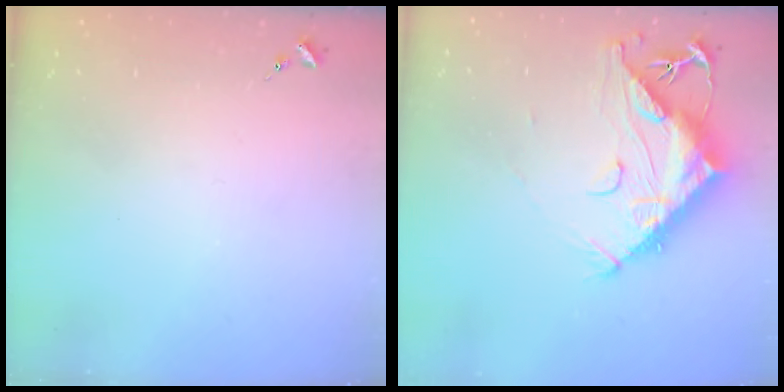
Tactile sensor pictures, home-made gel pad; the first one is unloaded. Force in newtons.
{"total": 15.7, "press": 15.6, "slide": 1.4}